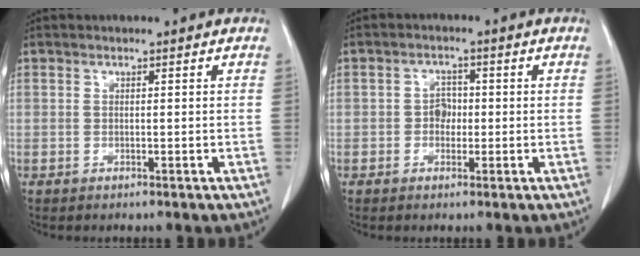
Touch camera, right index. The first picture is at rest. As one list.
[{"total": 2.6, "force": [-0.4, 2.0, 1.5], "torque": [-0.019, 0.008, -0.008]}]